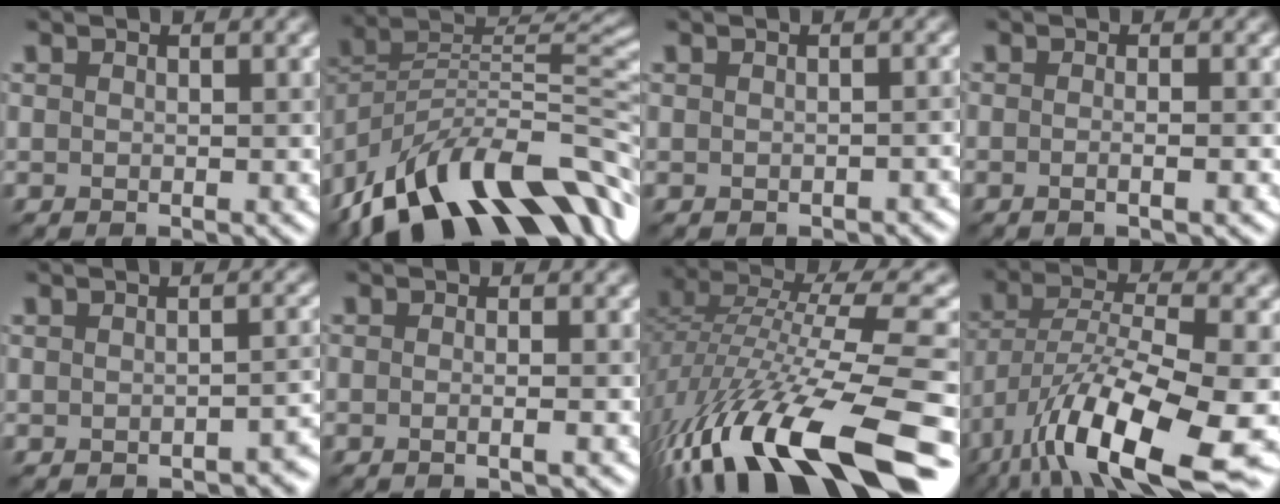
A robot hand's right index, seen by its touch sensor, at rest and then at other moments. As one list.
[{"total": 15.7, "force": [-8.7, 7.0, 11.1], "torque": [-0.200, 0.024, -0.162]}, {"total": 0.7, "force": [-0.4, 0.3, 0.4], "torque": [-0.007, -0.002, -0.001]}, {"total": 3.0, "force": [0.3, 1.6, 2.6], "torque": [0.006, 0.001, -0.021]}, {"total": 1.8, "force": [-1.2, 0.7, 1.1], "torque": [-0.008, 0.001, -0.012]}, {"total": 2.4, "force": [0.2, 1.2, 2.1], "torque": [0.005, -0.006, -0.022]}, {"total": 15.6, "force": [-7.6, 4.6, 12.8], "torque": [-0.251, 0.018, -0.131]}, {"total": 13.1, "force": [-6.8, 3.9, 10.5], "torque": [-0.188, -0.016, -0.121]}]